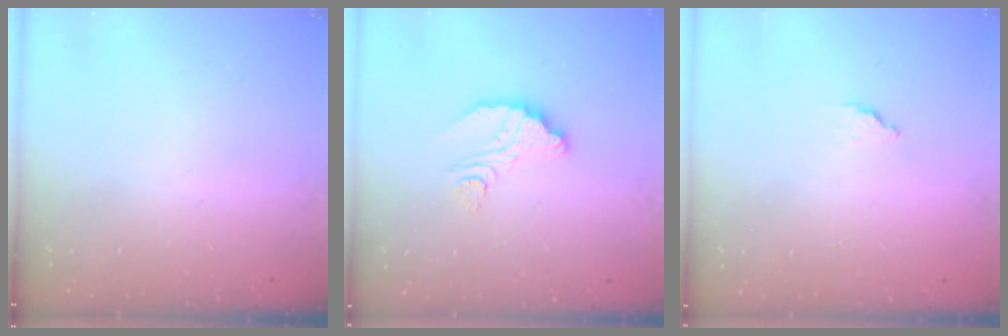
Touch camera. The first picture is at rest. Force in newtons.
{"total": 10.4, "press": 10.4, "slide": 0.9}
{"total": 2.0, "press": 2.0, "slide": 0.1}